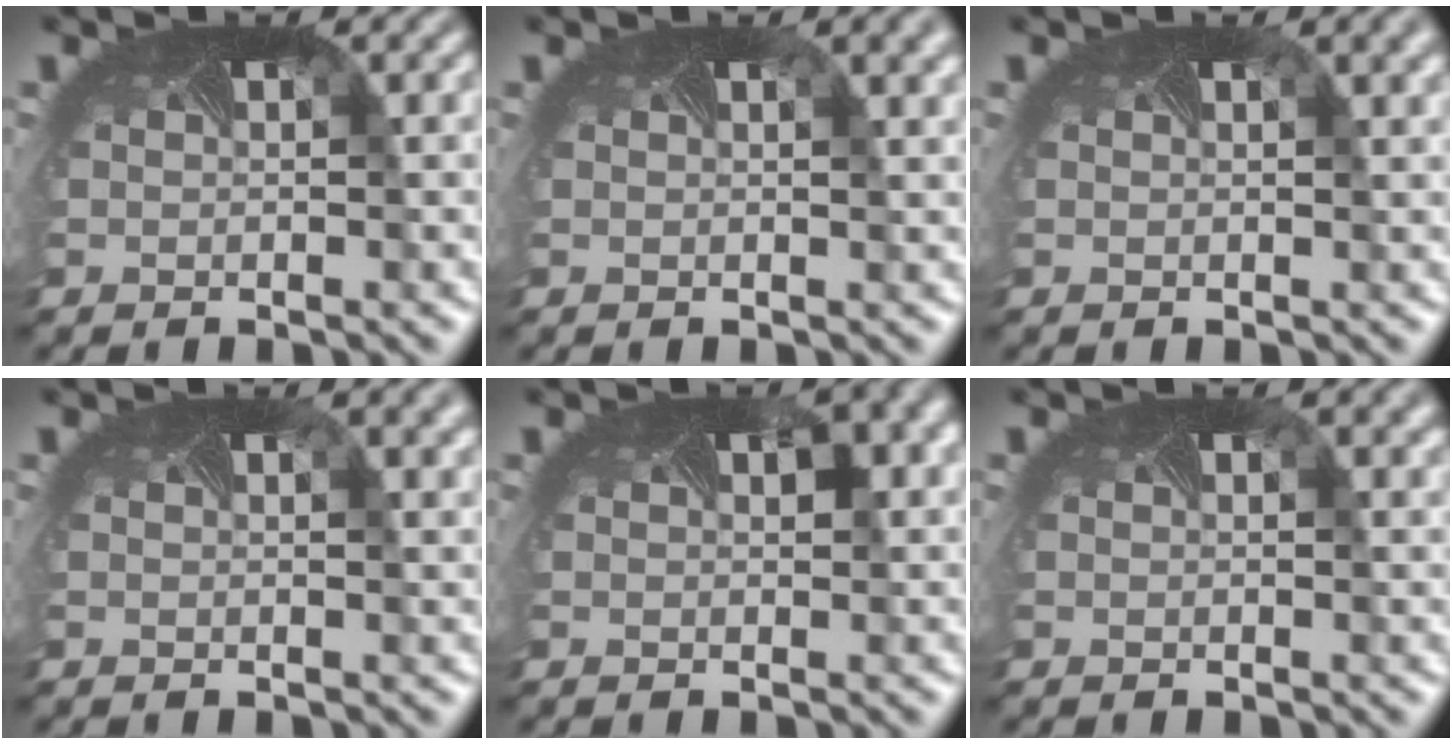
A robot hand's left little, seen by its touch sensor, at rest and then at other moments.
{"total": 3.3, "force": [1.6, 1.3, 2.5], "torque": [-0.015, 0.008, 0.002]}
{"total": 3.0, "force": [1.5, 1.2, 2.3], "torque": [-0.014, 0.007, 0.001]}
{"total": 2.7, "force": [1.4, 1.1, 2.0], "torque": [-0.011, 0.006, -0.002]}
{"total": 2.1, "force": [0.9, 0.7, 1.8], "torque": [-0.024, -0.004, 0.015]}
{"total": 1.6, "force": [0.9, 0.6, 1.2], "torque": [-0.007, 0.003, -0.002]}